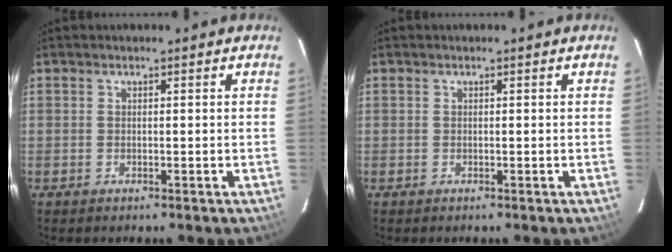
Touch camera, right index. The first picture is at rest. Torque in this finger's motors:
{"motor_torque": [0.01, 0.01, -0.01, 0.00]}